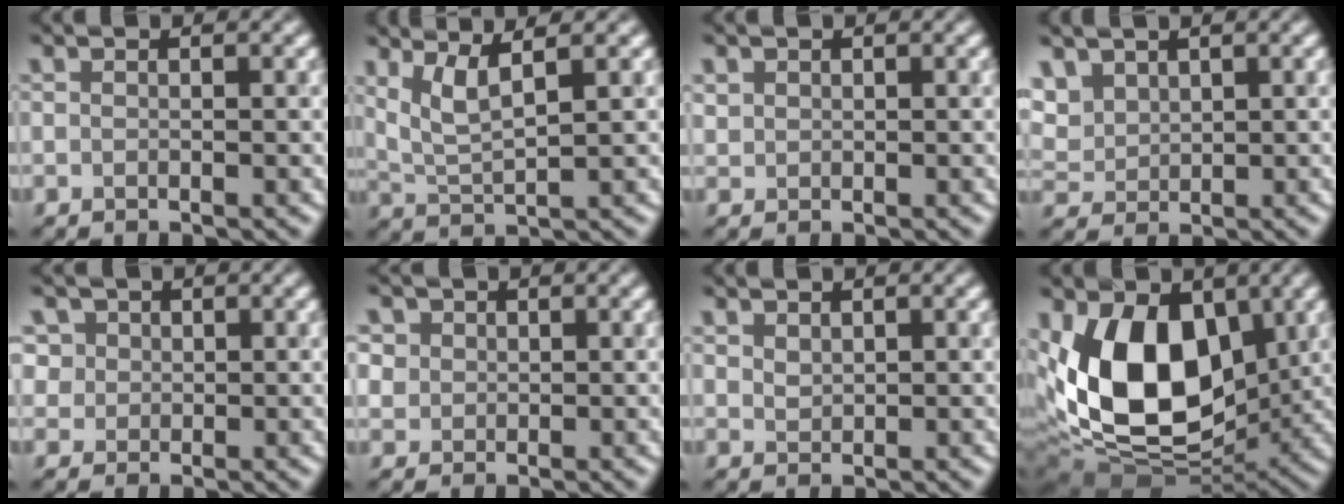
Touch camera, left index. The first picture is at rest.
{"total": 3.0, "force": [1.7, 0.0, 2.4], "torque": [-0.062, 0.006, 0.060]}
{"total": 1.3, "force": [0.2, -0.6, -1.1], "torque": [-0.003, 0.003, 0.032]}
{"total": 1.7, "force": [1.6, 0.7, 0.0], "torque": [-0.025, 0.009, 0.060]}
{"total": 1.8, "force": [1.0, 1.6, 0.0], "torque": [-0.031, 0.005, 0.044]}
{"total": 1.1, "force": [-0.1, 0.5, -1.0], "torque": [0.002, -0.005, 0.025]}
{"total": 0.7, "force": [0.4, -0.3, -0.5], "torque": [-0.011, 0.001, 0.038]}
{"total": 13.0, "force": [0.5, 8.1, 10.2], "torque": [-0.210, -0.021, 0.021]}